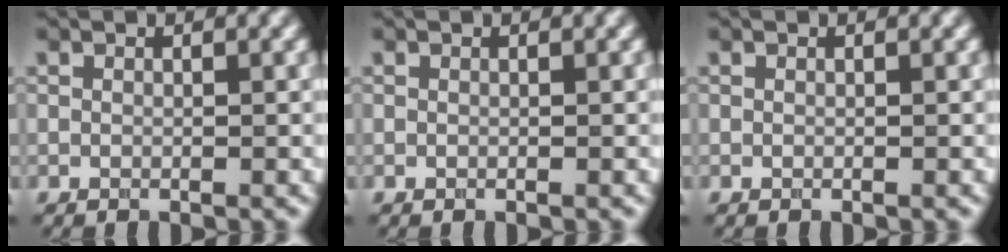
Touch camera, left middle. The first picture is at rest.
{"total": 0.0}
{"total": 0.0}